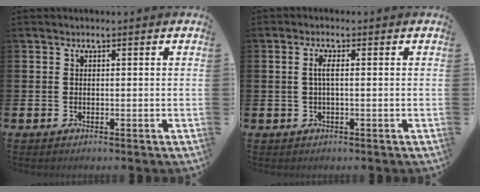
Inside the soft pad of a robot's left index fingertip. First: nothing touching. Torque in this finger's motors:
{"motor_torque": [0.04, 0.07, 0.05, 0.01]}